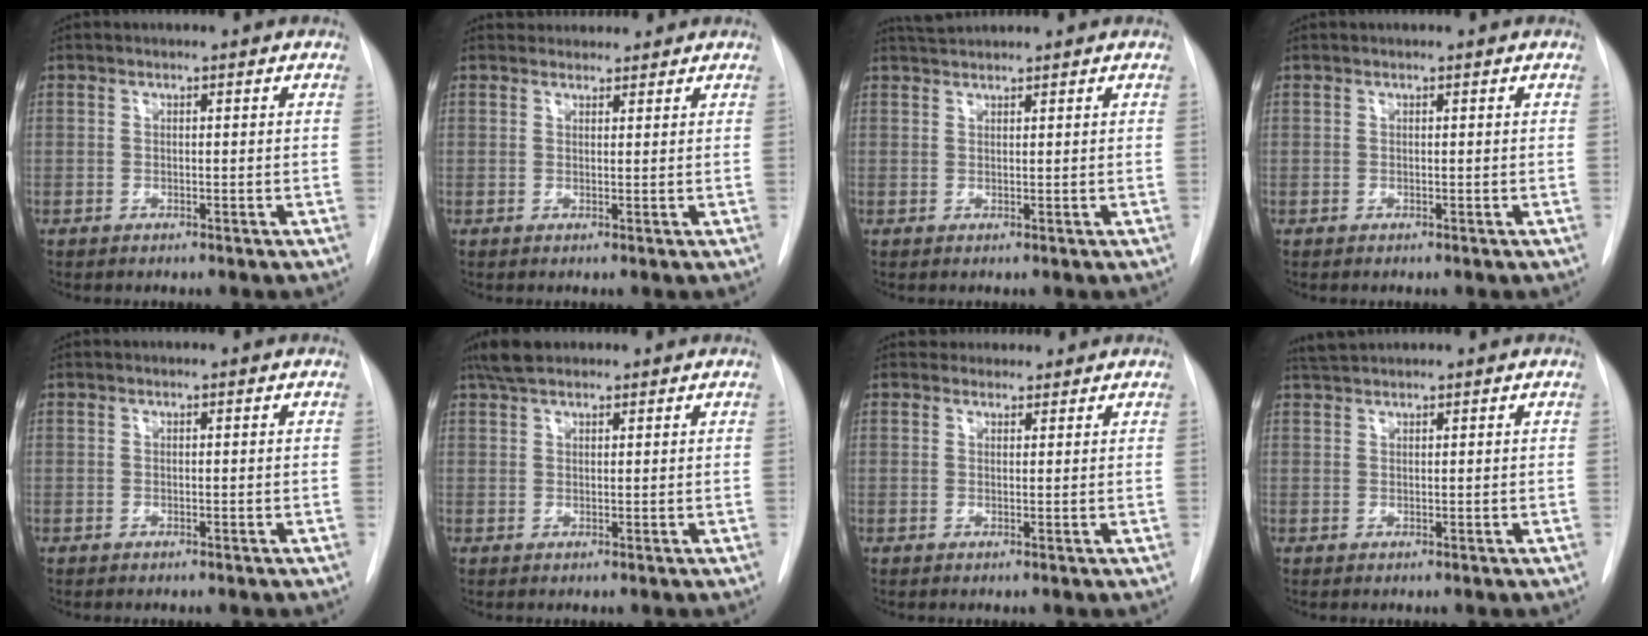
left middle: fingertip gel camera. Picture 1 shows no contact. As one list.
[{"total": 3.2, "force": [3.0, 1.1, 0.0], "torque": [0.007, 0.019, 0.043]}, {"total": 2.2, "force": [2.2, -0.1, 0.3], "torque": [-0.007, 0.014, 0.044]}, {"total": 0.0}, {"total": 0.0}, {"total": 4.1, "force": [3.3, 1.5, 1.9], "torque": [-0.040, 0.017, 0.061]}, {"total": 3.2, "force": [2.9, 1.3, -0.1], "torque": [0.011, 0.014, 0.040]}, {"total": 2.5, "force": [2.5, 0.0, 0.6], "torque": [-0.015, 0.017, 0.049]}]